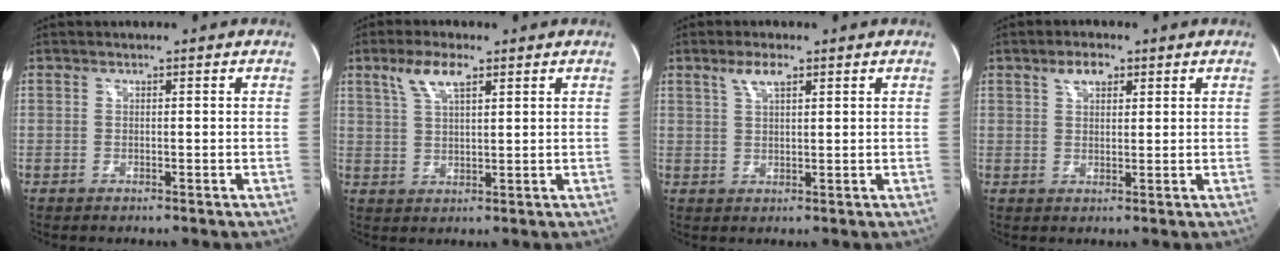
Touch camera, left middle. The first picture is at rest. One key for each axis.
{"total": 5.6, "fx": 3.3, "fy": 1.5, "fz": 4.3, "tx": -0.094, "ty": 0.011, "tz": 0.066}
{"total": 3.3, "fx": 2.0, "fy": 0.9, "fz": 2.5, "tx": -0.053, "ty": 0.007, "tz": 0.041}
{"total": 3.4, "fx": 2.0, "fy": 1.7, "fz": 2.2, "tx": -0.042, "ty": 0.011, "tz": 0.037}